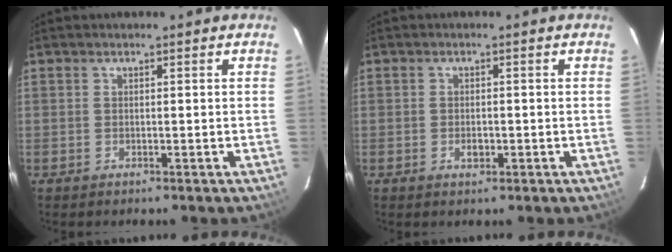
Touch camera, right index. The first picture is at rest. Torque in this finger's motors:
{"motor_torque": [-0.03, 0.00, 0.04, 0.01]}